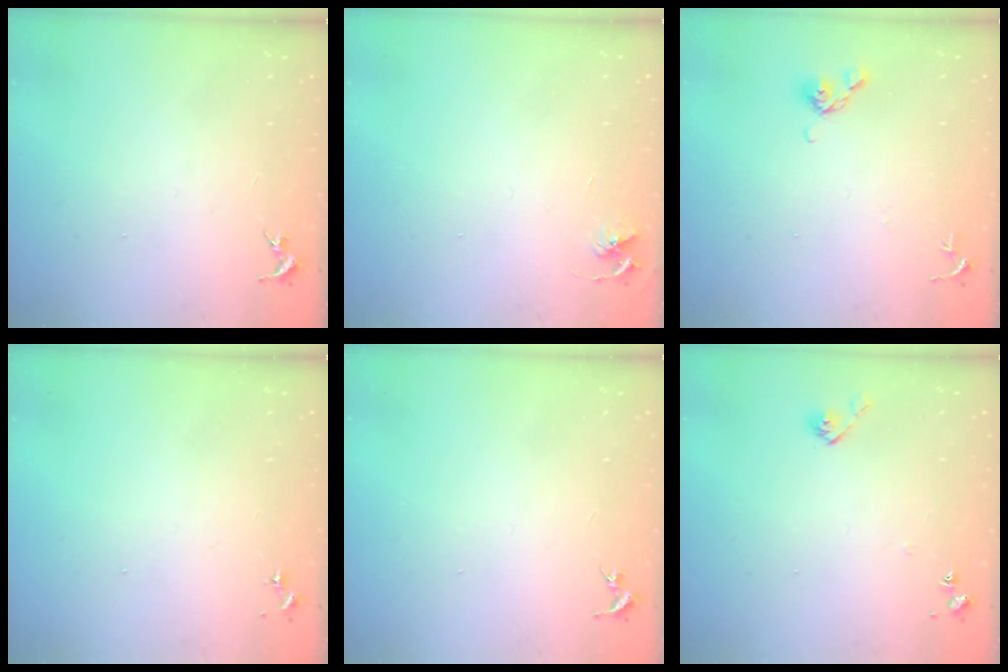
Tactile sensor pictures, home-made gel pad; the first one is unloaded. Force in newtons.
{"total": 4.4, "press": 4.4, "slide": 0.5}
{"total": 6.1, "press": 5.7, "slide": 2.3}
{"total": 0.0}
{"total": 0.0}
{"total": 7.4, "press": 7.3, "slide": 0.6}